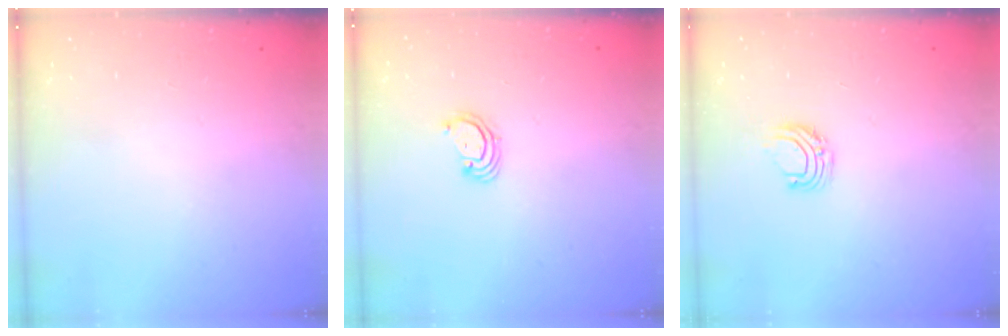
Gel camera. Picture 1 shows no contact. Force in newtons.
{"total": 2.5, "press": 2.5, "slide": 0.2}
{"total": 5.8, "press": 5.8, "slide": 0.6}